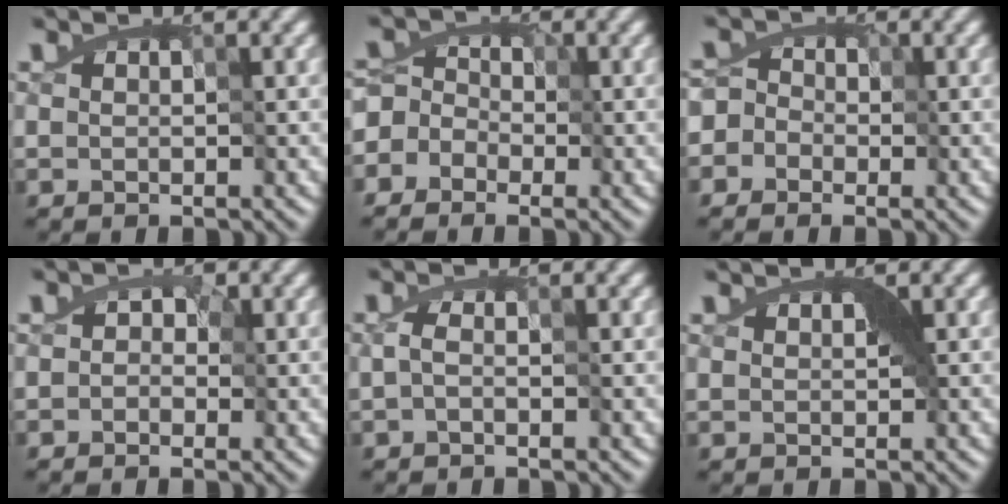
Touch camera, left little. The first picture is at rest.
{"total": 5.8, "force": [-3.6, 4.5, 0.6], "torque": [-0.011, 0.026, -0.095]}
{"total": 5.1, "force": [-1.9, 4.7, 1.0], "torque": [-0.004, 0.034, -0.066]}
{"total": 2.2, "force": [-0.4, 2.0, 1.0], "torque": [-0.004, 0.016, -0.021]}
{"total": 1.3, "force": [-0.9, 0.5, 0.8], "torque": [-0.019, -0.002, -0.009]}
{"total": 1.1, "force": [0.1, 0.5, 1.0], "torque": [-0.012, 0.007, -0.004]}